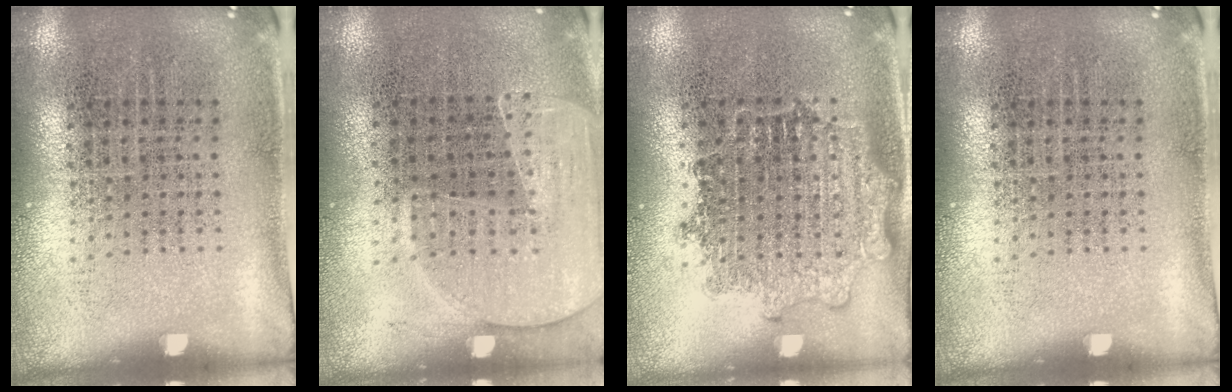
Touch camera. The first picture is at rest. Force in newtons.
{"total": 1.6, "press": 1.4, "slide": 0.7}
{"total": 1.4, "press": 1.4, "slide": 0.2}
{"total": 0.0}